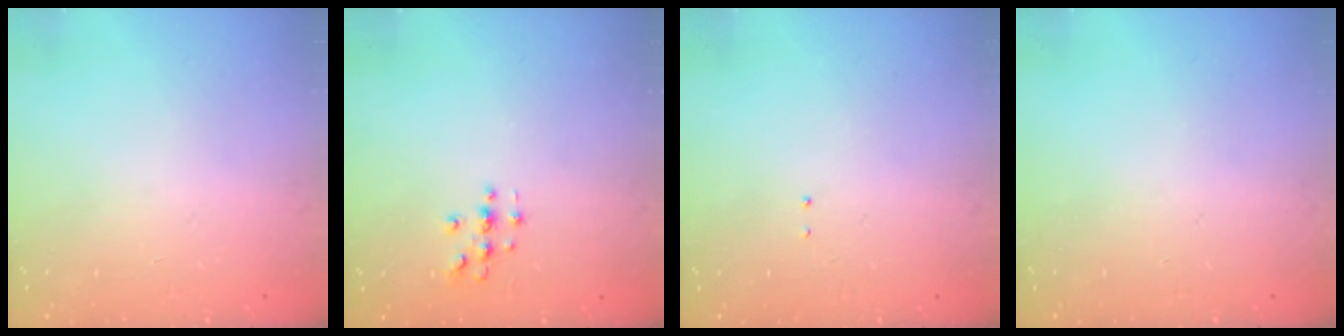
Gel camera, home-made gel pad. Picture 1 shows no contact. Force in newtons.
{"total": 2.7, "press": 2.7, "slide": 0.3}
{"total": 1.3, "press": 1.2, "slide": 0.6}
{"total": 0.0}